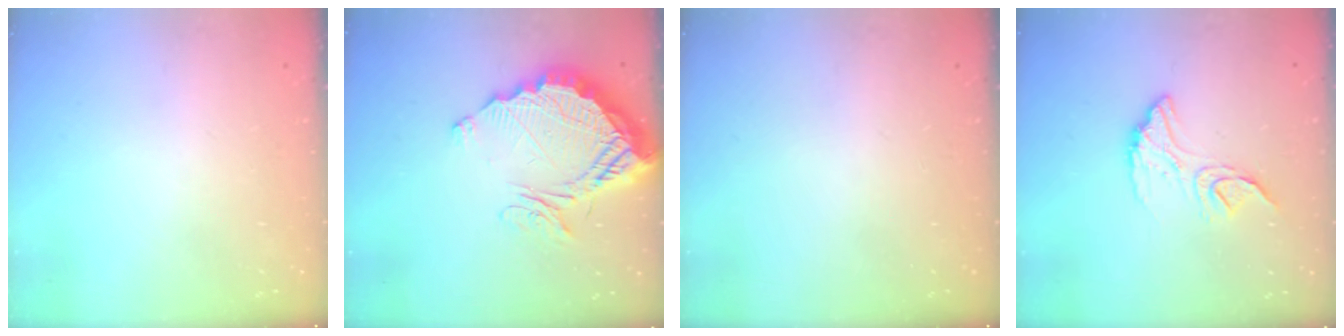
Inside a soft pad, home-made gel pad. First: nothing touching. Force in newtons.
{"total": 15.2, "press": 15.2, "slide": 1.3}
{"total": 0.0}
{"total": 12.1, "press": 12.1, "slide": 0.7}